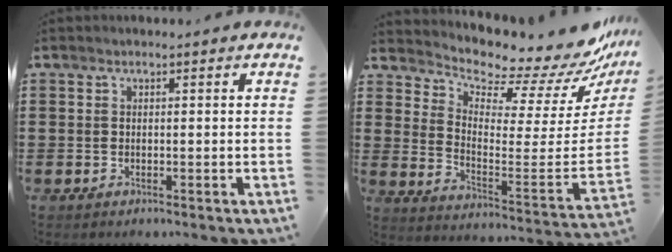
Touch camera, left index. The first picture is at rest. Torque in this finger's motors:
{"motor_torque": [0.55, 0.06, 0.52, 0.07]}